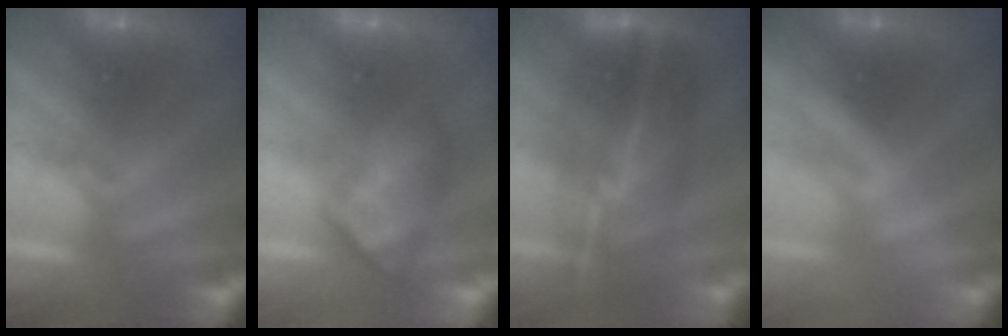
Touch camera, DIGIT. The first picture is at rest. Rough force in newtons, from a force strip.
{"total": 4.4}
{"total": 6.6}
{"total": 2.2}